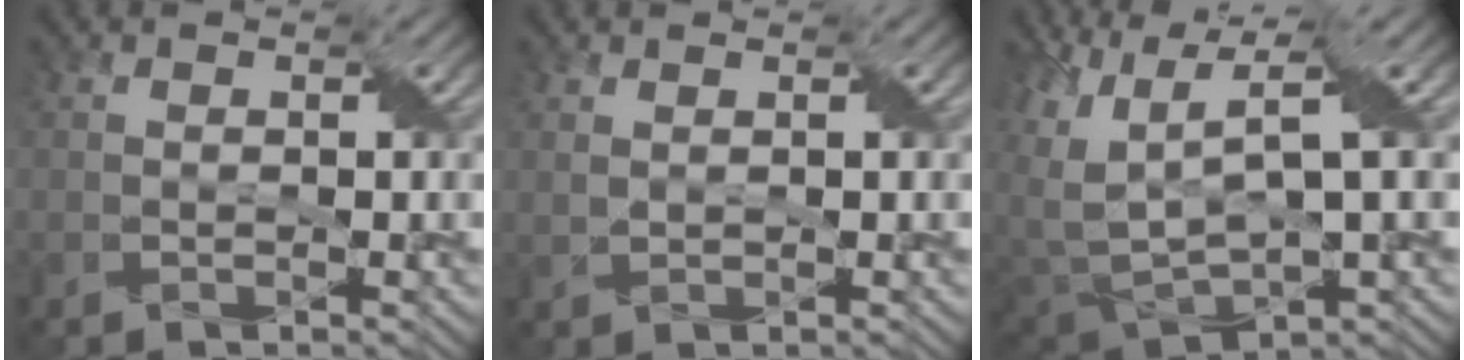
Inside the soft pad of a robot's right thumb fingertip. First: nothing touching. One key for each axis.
{"total": 0.9, "fx": 0.6, "fy": 0.4, "fz": 0.6, "tx": -0.021, "ty": 0.001, "tz": 0.017}
{"total": 10.5, "fx": 3.7, "fy": 5.0, "fz": 8.5, "tx": -0.224, "ty": -0.014, "tz": 0.081}